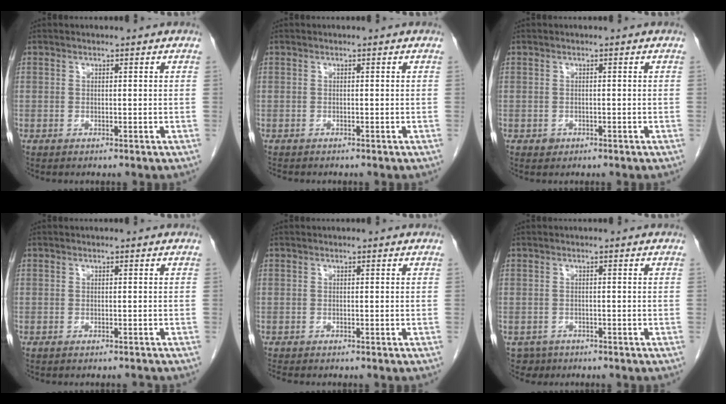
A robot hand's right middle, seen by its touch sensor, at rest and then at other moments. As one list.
[{"total": 1.6, "force": [-1.4, 0.5, 0.6], "torque": [-0.014, -0.004, -0.018]}, {"total": 0.8, "force": [-0.4, 0.7, 0.1], "torque": [-0.002, 0.002, -0.005]}, {"total": 0.9, "force": [-0.9, 0.0, 0.3], "torque": [-0.007, -0.002, -0.013]}, {"total": 2.0, "force": [-1.8, 0.4, 0.8], "torque": [-0.018, -0.005, -0.024]}, {"total": 2.4, "force": [-1.6, 1.7, -0.2], "torque": [0.000, 0.003, -0.025]}]